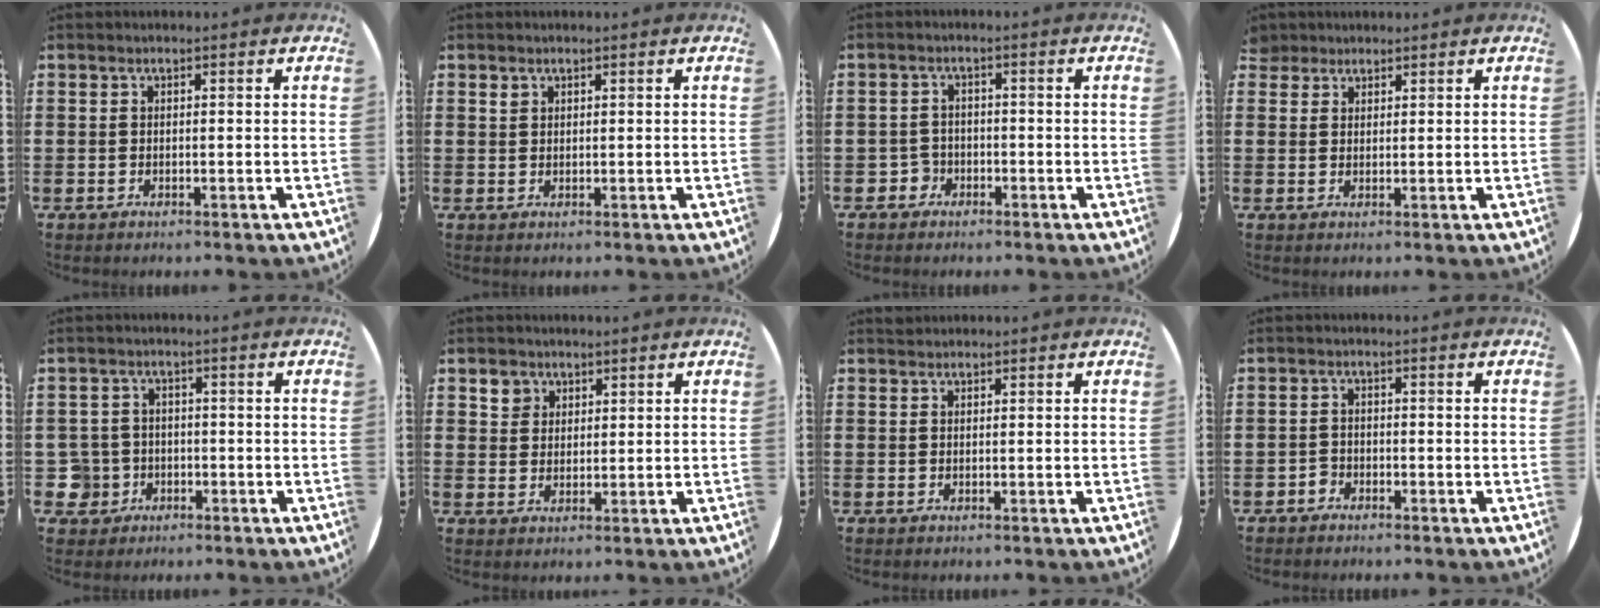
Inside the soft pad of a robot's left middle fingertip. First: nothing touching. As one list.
[{"total": 0.8, "force": [0.6, 0.5, 0.0], "torque": [0.006, 0.000, 0.011]}, {"total": 1.9, "force": [-1.0, 1.6, 0.2], "torque": [-0.009, 0.002, -0.025]}, {"total": 2.1, "force": [1.8, 0.9, -0.1], "torque": [-0.002, 0.004, 0.037]}, {"total": 3.9, "force": [-1.1, 3.7, 0.6], "torque": [-0.037, 0.003, -0.027]}, {"total": 2.8, "force": [2.0, 2.0, 0.2], "torque": [0.007, -0.004, 0.037]}, {"total": 0.6, "force": [0.5, 0.1, -0.1], "torque": [0.010, 0.001, 0.008]}, {"total": 1.1, "force": [-0.9, 0.6, 0.0], "torque": [-0.002, 0.006, -0.023]}]